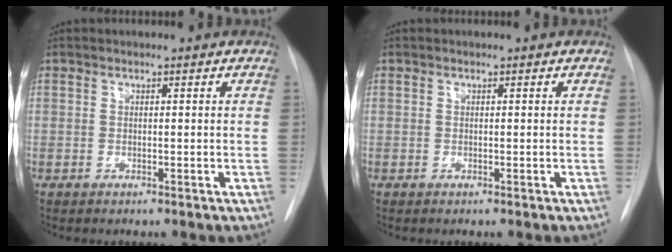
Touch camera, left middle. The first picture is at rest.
{"total": 0.0}